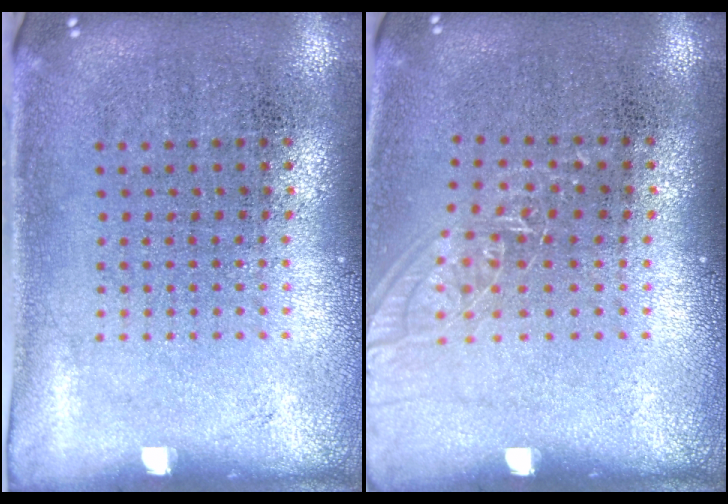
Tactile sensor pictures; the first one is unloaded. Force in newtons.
{"total": 1.0, "press": 1.0, "slide": 0.3}